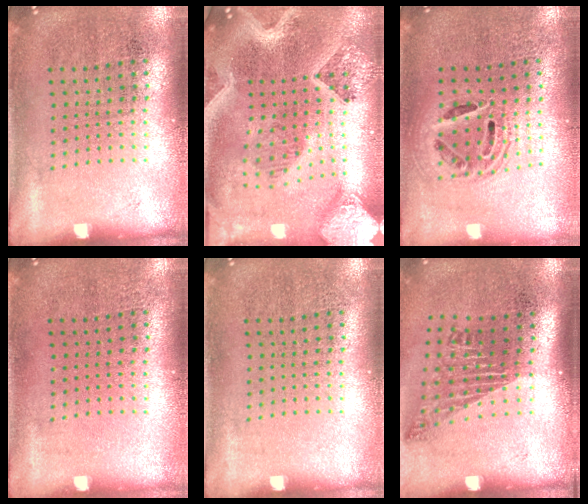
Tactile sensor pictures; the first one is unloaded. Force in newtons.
{"total": 3.9, "press": 3.1, "slide": 2.4}
{"total": 1.6, "press": 1.3, "slide": 0.9}
{"total": 0.0}
{"total": 0.0}
{"total": 1.8, "press": 1.1, "slide": 1.4}